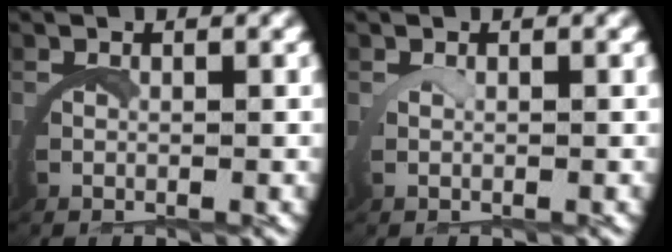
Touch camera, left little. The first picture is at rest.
{"total": 0.7, "force": [0.5, -0.4, 0.2], "torque": [-0.005, 0.002, 0.009]}